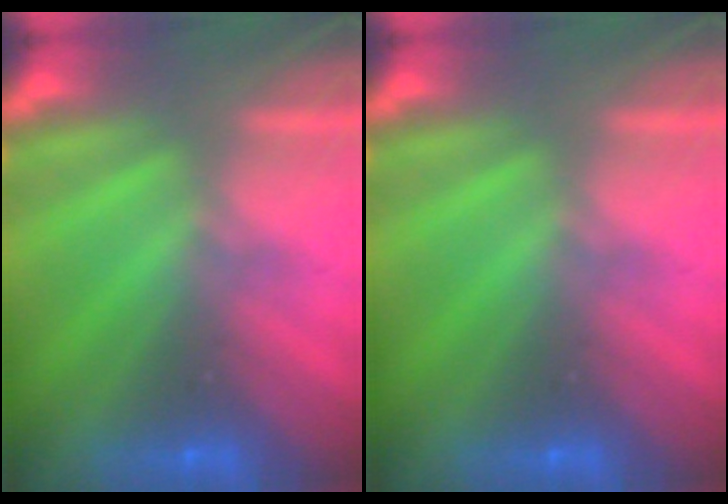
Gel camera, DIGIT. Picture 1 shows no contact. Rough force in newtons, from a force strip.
{"total": 0.0}